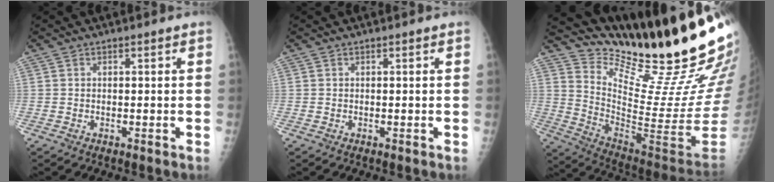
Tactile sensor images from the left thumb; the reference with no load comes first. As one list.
[{"total": 0.0}, {"total": 25.7, "force": [21.0, 3.2, 14.6], "torque": [-0.196, -0.156, 0.322]}]